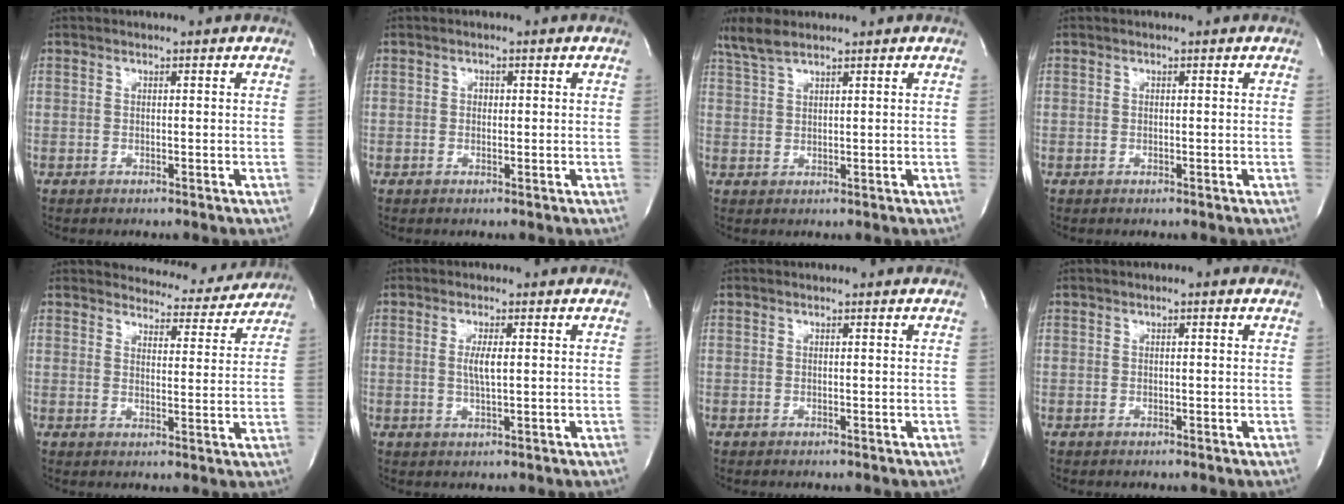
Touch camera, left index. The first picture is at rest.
{"total": 0.8, "force": [0.1, 0.7, 0.5], "torque": [-0.008, 0.002, -0.001]}
{"total": 3.9, "force": [3.3, 0.4, 2.1], "torque": [-0.056, 0.013, 0.074]}
{"total": 0.0}
{"total": 9.2, "force": [8.9, 2.2, 0.3], "torque": [0.010, -0.013, 0.100]}
{"total": 3.0, "force": [0.3, 0.4, 2.9], "torque": [-0.059, -0.004, 0.005]}
{"total": 0.0}
{"total": 0.7, "force": [0.3, 0.3, 0.6], "torque": [-0.008, 0.009, 0.000]}